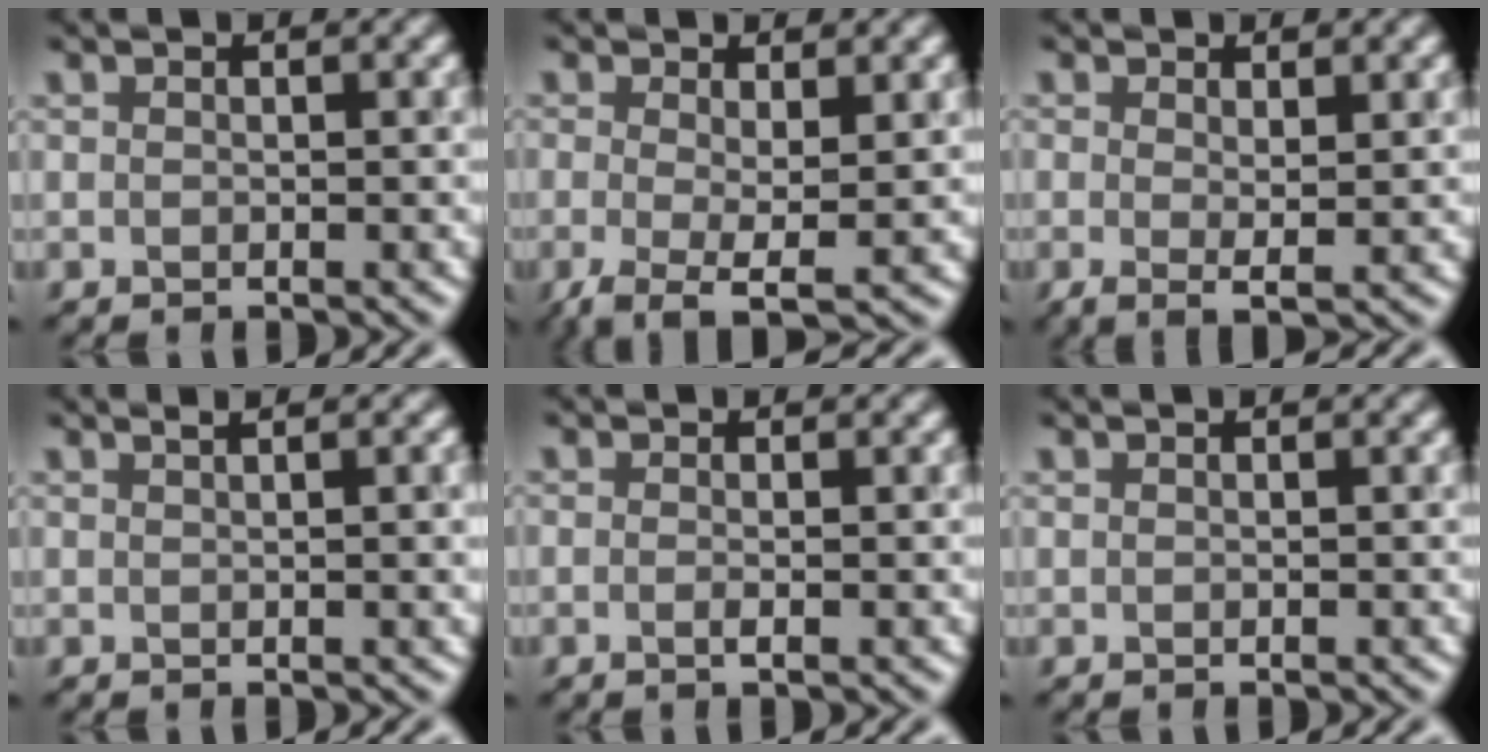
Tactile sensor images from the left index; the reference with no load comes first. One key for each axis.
{"total": 4.4, "fx": -0.8, "fy": 1.6, "fz": 4.1, "tx": -0.088, "ty": -0.008, "tz": -0.015}
{"total": 2.1, "fx": 0.4, "fy": 0.5, "fz": 2.0, "tx": -0.036, "ty": -0.001, "tz": 0.008}
{"total": 3.6, "fx": 1.1, "fy": 1.3, "fz": 3.2, "tx": -0.020, "ty": 0.017, "tz": 0.003}
{"total": 0.7, "fx": 0.0, "fy": 0.3, "fz": 0.7, "tx": -0.007, "ty": 0.003, "tz": -0.007}
{"total": 0.0}